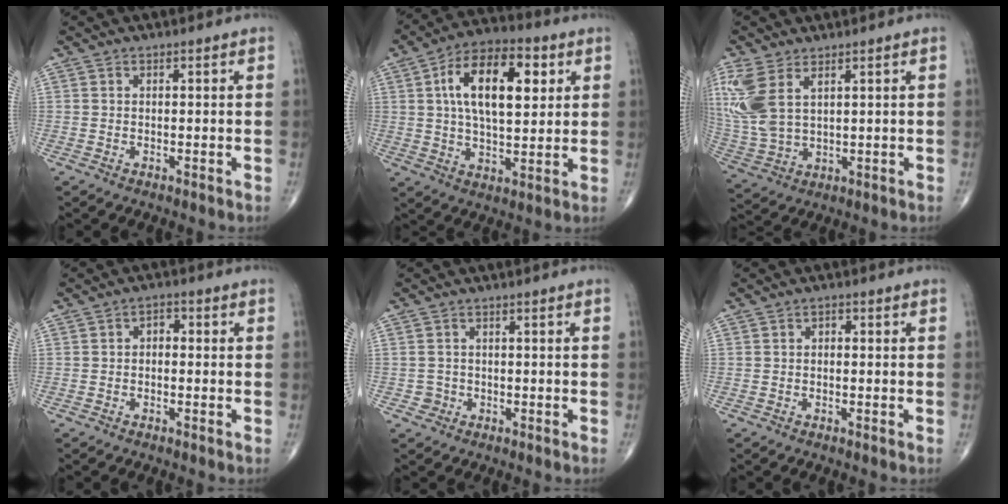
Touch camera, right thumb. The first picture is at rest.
{"total": 16.4, "force": [4.4, 8.2, 13.5], "torque": [-0.209, 0.004, 0.071]}
{"total": 11.8, "force": [4.7, 6.5, 8.7], "torque": [-0.217, -0.007, 0.112]}
{"total": 2.3, "force": [-0.2, 1.6, 1.6], "torque": [-0.011, 0.011, -0.011]}
{"total": 1.6, "force": [-0.5, 1.5, -0.2], "torque": [0.013, 0.008, -0.013]}
{"total": 1.1, "force": [0.0, 0.8, 0.7], "torque": [-0.004, 0.004, -0.005]}